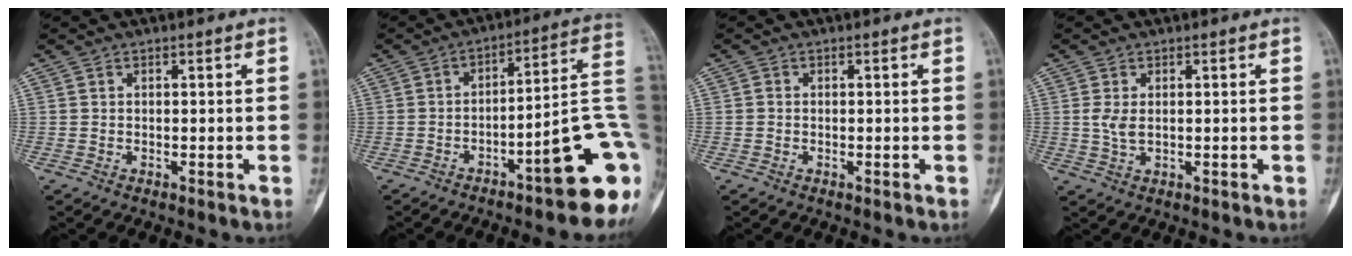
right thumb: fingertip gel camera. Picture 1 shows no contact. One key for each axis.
{"total": 17.5, "fx": -5.7, "fy": 3.5, "fz": 16.1, "tx": -0.158, "ty": 0.043, "tz": -0.073}
{"total": 0.6, "fx": -0.1, "fy": 0.5, "fz": 0.3, "tx": 0.000, "ty": 0.002, "tz": -0.005}
{"total": 2.7, "fx": 0.3, "fy": 1.4, "fz": 2.3, "tx": -0.050, "ty": -0.003, "tz": 0.008}